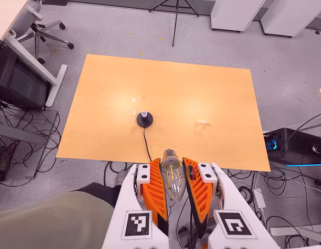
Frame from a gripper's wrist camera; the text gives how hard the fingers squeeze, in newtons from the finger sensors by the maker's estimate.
{"total": 21.5, "left": 24.2, "right": 18.8}